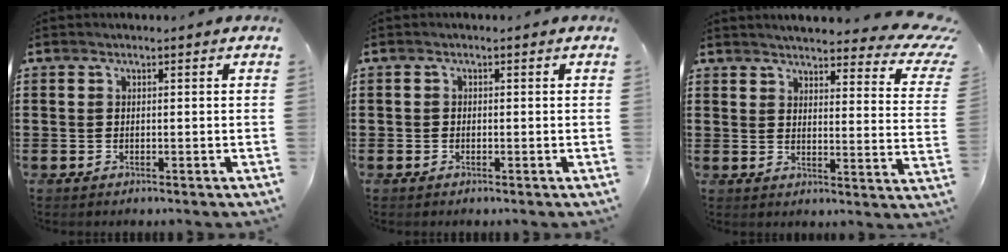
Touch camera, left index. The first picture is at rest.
{"total": 0.6, "force": [-0.3, 0.5, 0.1], "torque": [-0.003, 0.001, -0.006]}
{"total": 5.1, "force": [4.4, 0.5, 2.4], "torque": [-0.050, -0.035, 0.071]}